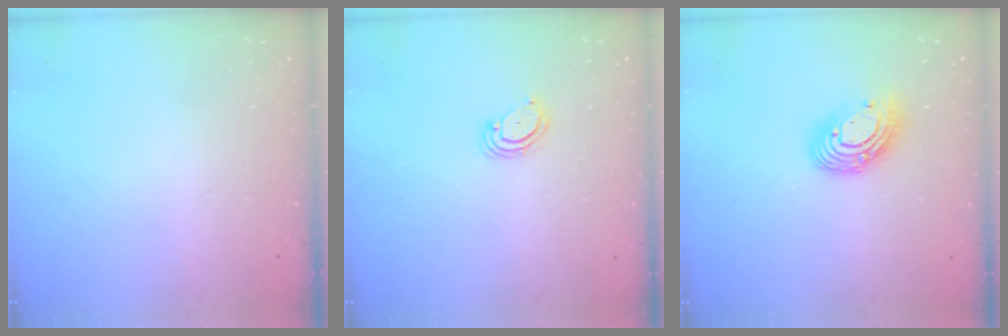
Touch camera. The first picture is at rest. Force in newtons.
{"total": 3.9, "press": 3.9, "slide": 0.2}
{"total": 11.6, "press": 11.5, "slide": 1.1}